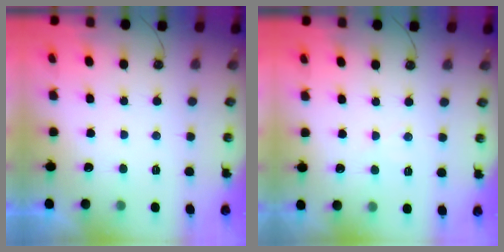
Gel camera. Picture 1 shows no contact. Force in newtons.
{"total": 5.0, "press": 4.9, "slide": 0.7}